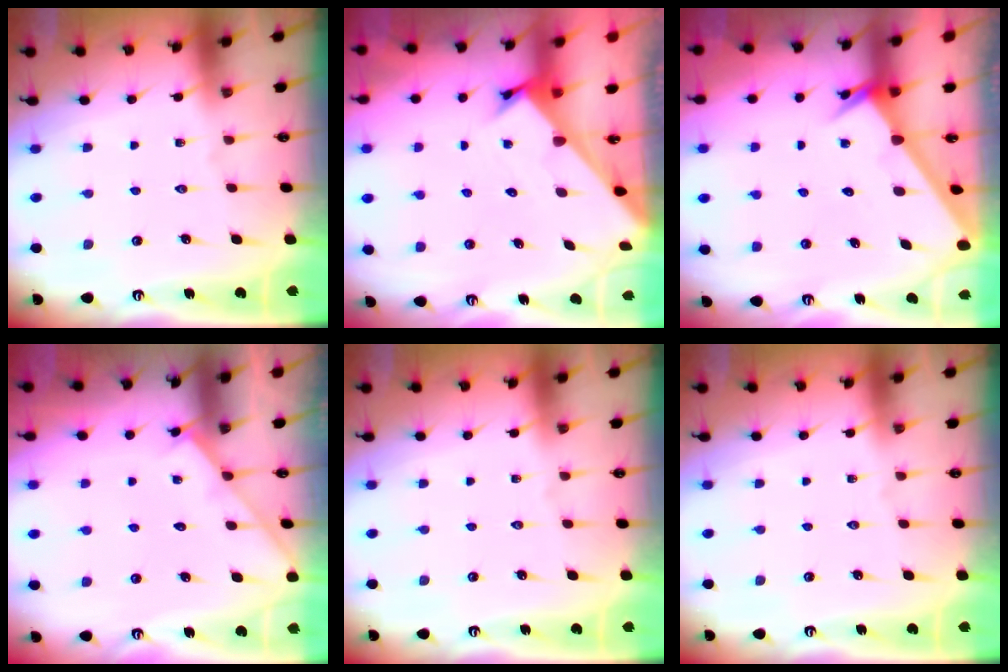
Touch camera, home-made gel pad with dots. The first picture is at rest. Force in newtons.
{"total": 2.5, "press": 2.4, "slide": 0.2}
{"total": 2.5, "press": 2.5, "slide": 0.1}
{"total": 2.9, "press": 2.9, "slide": 0.4}
{"total": 0.0}
{"total": 0.0}